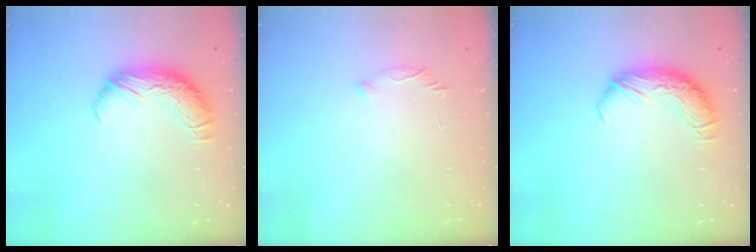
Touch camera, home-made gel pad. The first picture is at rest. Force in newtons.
{"total": 7.4, "press": 7.4, "slide": 0.9}
{"total": 0.0}